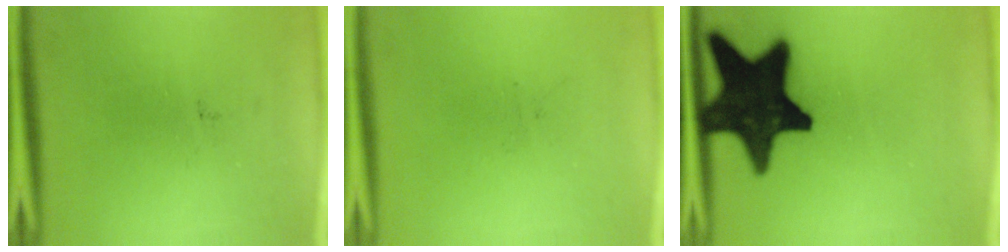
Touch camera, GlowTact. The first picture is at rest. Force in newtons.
{"total": 0.0}
{"total": 19.8}